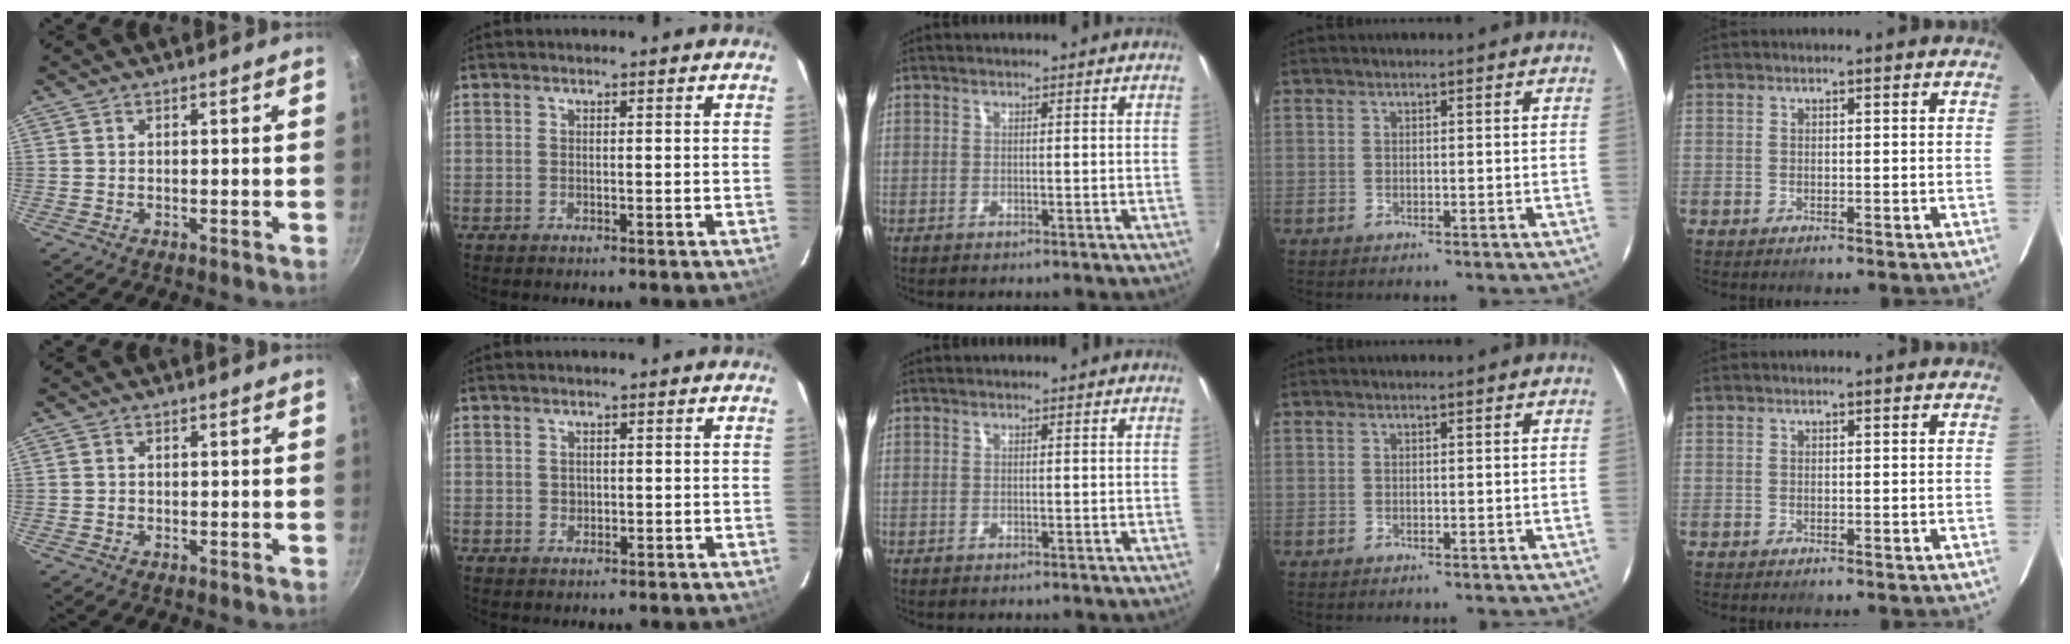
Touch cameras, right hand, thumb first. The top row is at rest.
{"thumb": {"total": 0.5, "force": [0.0, 0.5, 0.2], "torque": [-0.001, 0.002, -0.001]}, "index": {"total": 1.0, "force": [0.2, 1.0, 0.2], "torque": [-0.001, 0.002, 0.004]}}